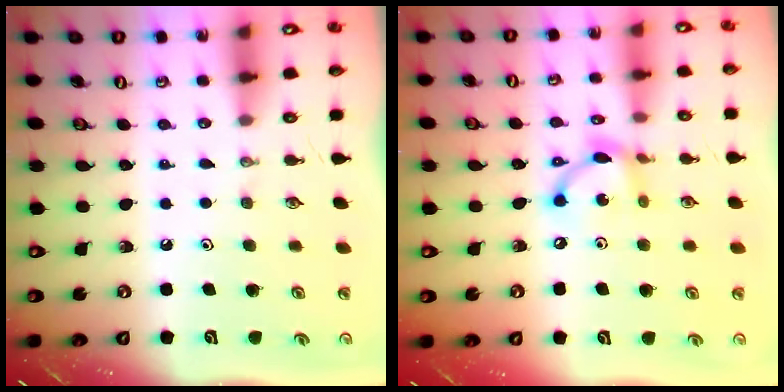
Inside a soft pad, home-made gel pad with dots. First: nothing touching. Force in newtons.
{"total": 10.3, "press": 10.3, "slide": 0.6}